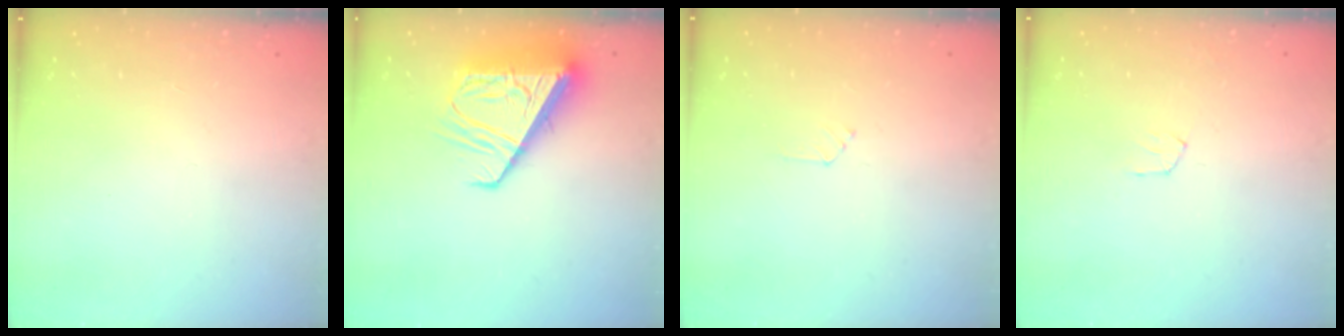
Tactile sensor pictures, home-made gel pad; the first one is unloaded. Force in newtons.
{"total": 12.5, "press": 12.4, "slide": 1.6}
{"total": 3.0, "press": 3.0, "slide": 0.4}
{"total": 4.3, "press": 4.3, "slide": 0.3}